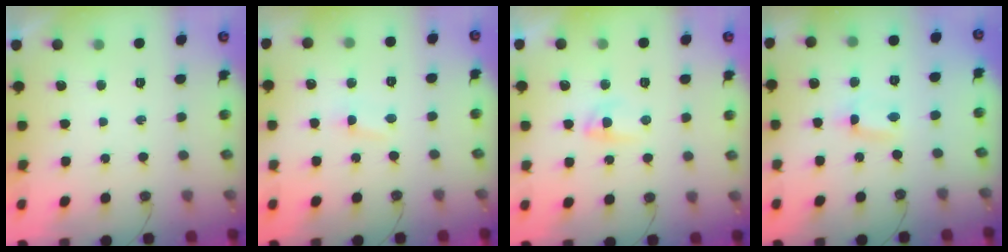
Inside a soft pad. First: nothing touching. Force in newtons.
{"total": 1.5, "press": 1.4, "slide": 0.2}
{"total": 13.6, "press": 5.9, "slide": 12.2}
{"total": 0.6, "press": 0.3, "slide": 0.5}